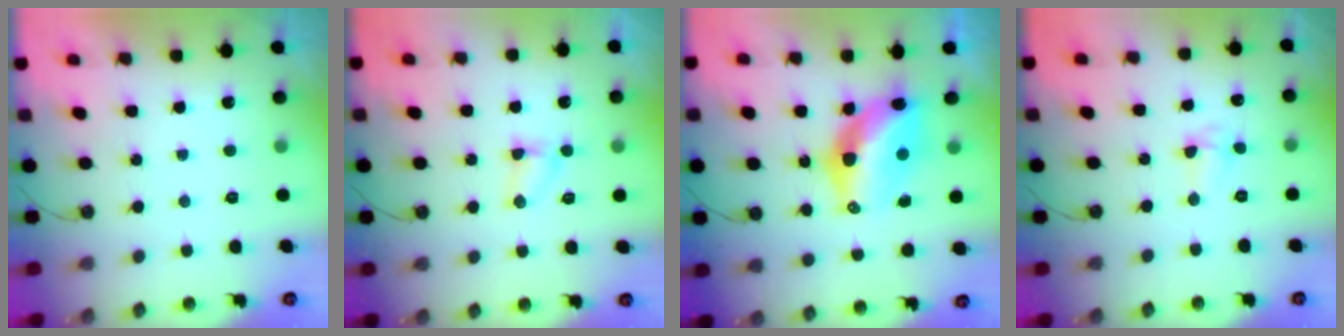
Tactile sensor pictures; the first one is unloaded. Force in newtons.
{"total": 3.2, "press": 3.1, "slide": 0.3}
{"total": 12.8, "press": 12.8, "slide": 1.2}
{"total": 3.7, "press": 3.5, "slide": 1.2}